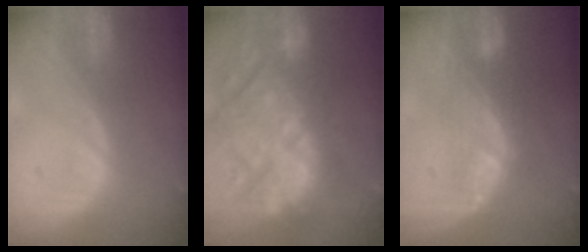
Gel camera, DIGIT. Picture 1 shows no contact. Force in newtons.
{"total": 14.9, "press": 12.8, "slide": 7.7}
{"total": 4.9, "press": 4.7, "slide": 1.6}